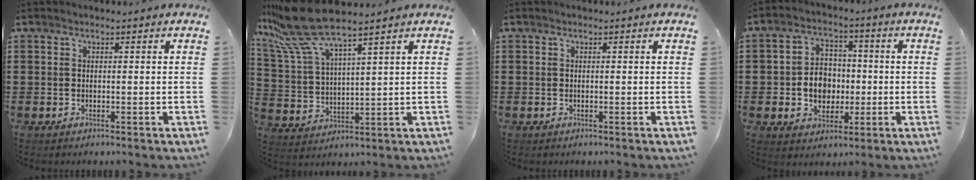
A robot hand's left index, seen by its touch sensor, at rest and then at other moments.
{"total": 10.6, "force": [8.8, 0.8, 5.9], "torque": [-0.160, -0.041, 0.152]}
{"total": 0.0}
{"total": 6.4, "force": [-0.7, 5.6, 3.1], "torque": [-0.065, 0.014, -0.014]}